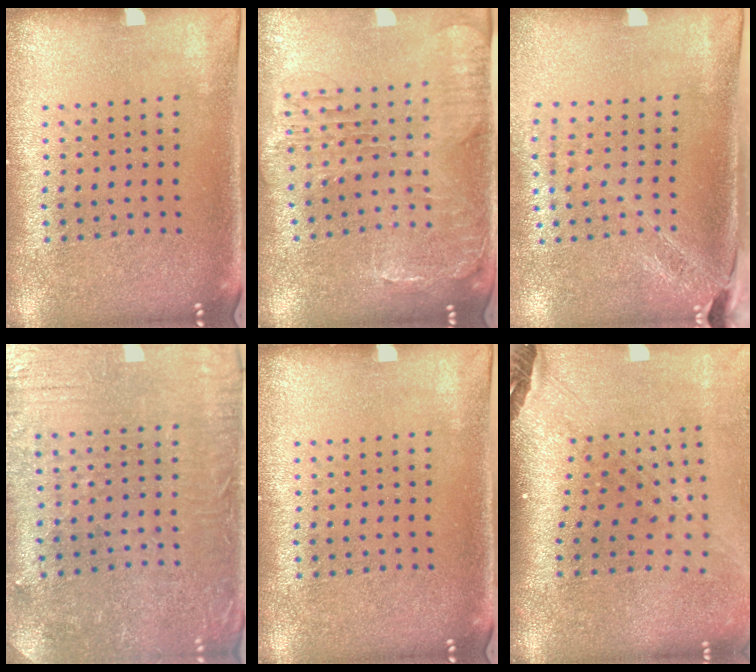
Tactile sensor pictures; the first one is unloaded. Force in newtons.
{"total": 1.4, "press": 1.4, "slide": 0.5}
{"total": 1.9, "press": 1.6, "slide": 1.0}
{"total": 0.9, "press": 0.7, "slide": 0.5}
{"total": 0.0}
{"total": 3.0, "press": 2.1, "slide": 2.1}